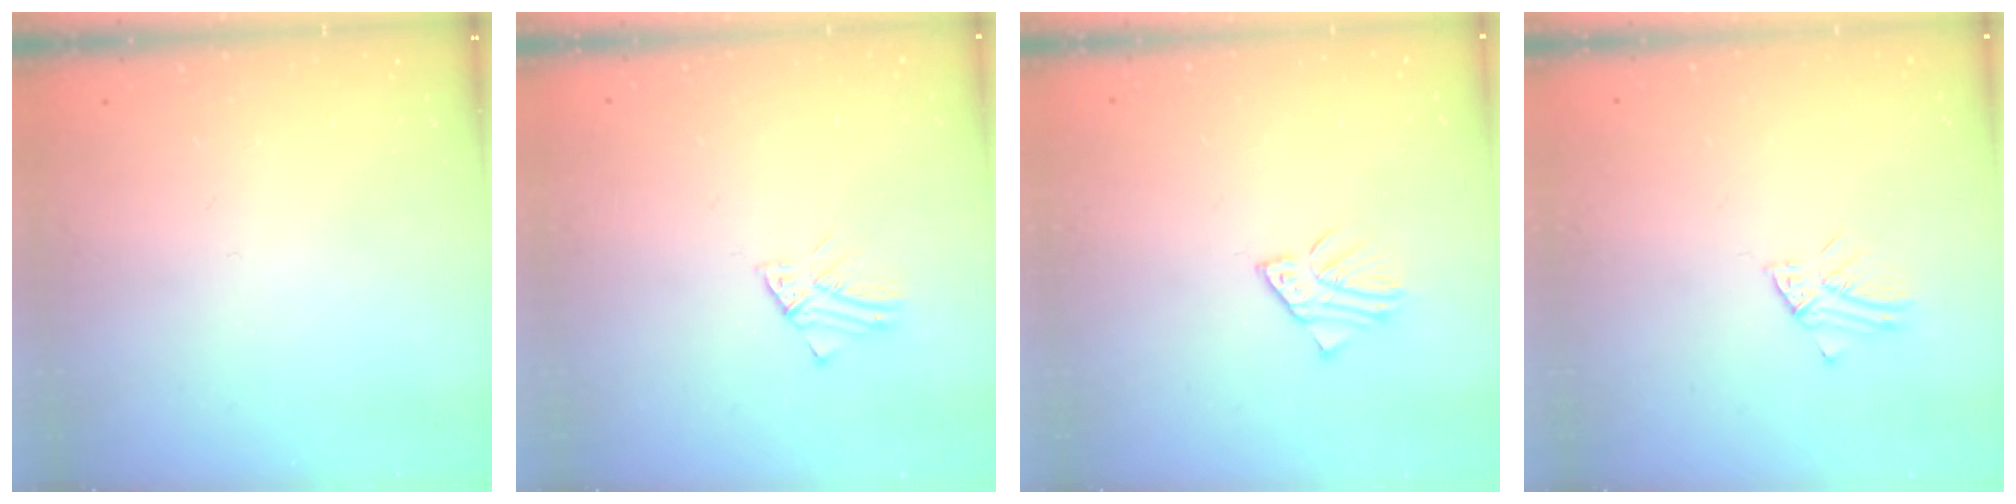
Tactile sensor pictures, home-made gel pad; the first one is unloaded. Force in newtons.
{"total": 1.2, "press": 1.2, "slide": 0.1}
{"total": 2.8, "press": 2.8, "slide": 0.3}
{"total": 2.1, "press": 2.1, "slide": 0.2}